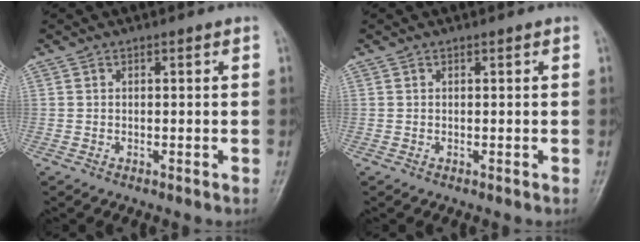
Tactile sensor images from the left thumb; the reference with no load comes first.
{"total": 0.0}